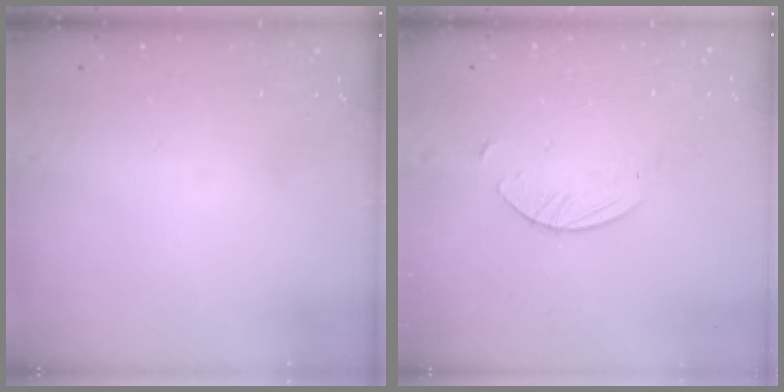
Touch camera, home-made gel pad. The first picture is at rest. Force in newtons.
{"total": 3.6, "press": 3.6, "slide": 0.4}